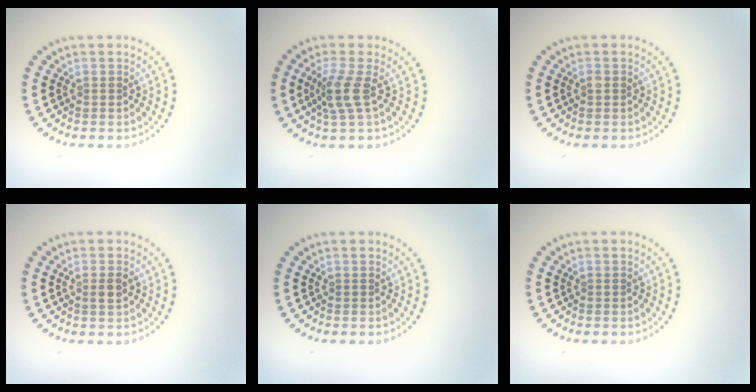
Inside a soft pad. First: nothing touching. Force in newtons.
{"total": 2.5, "press": 1.9, "slide": 1.7}
{"total": 0.7, "press": 0.6, "slide": 0.1}
{"total": 1.1, "press": 1.0, "slide": 0.4}
{"total": 0.0}
{"total": 0.0}